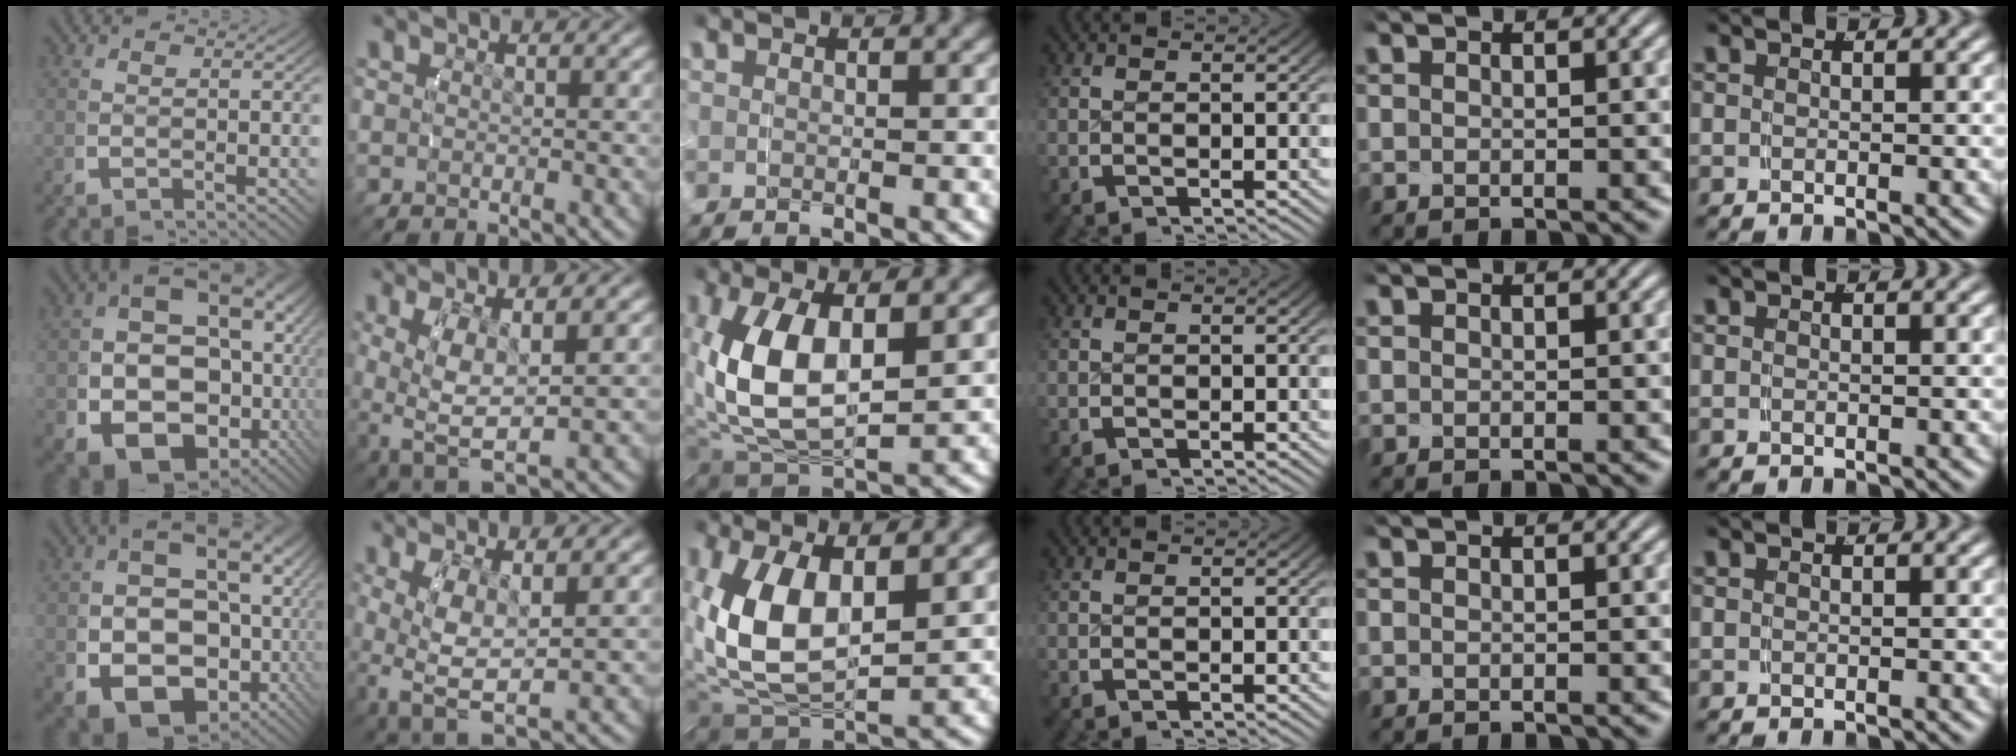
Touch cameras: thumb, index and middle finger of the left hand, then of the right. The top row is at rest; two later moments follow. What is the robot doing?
{"motion": "grasp_and_lifting", "object": "towel"}